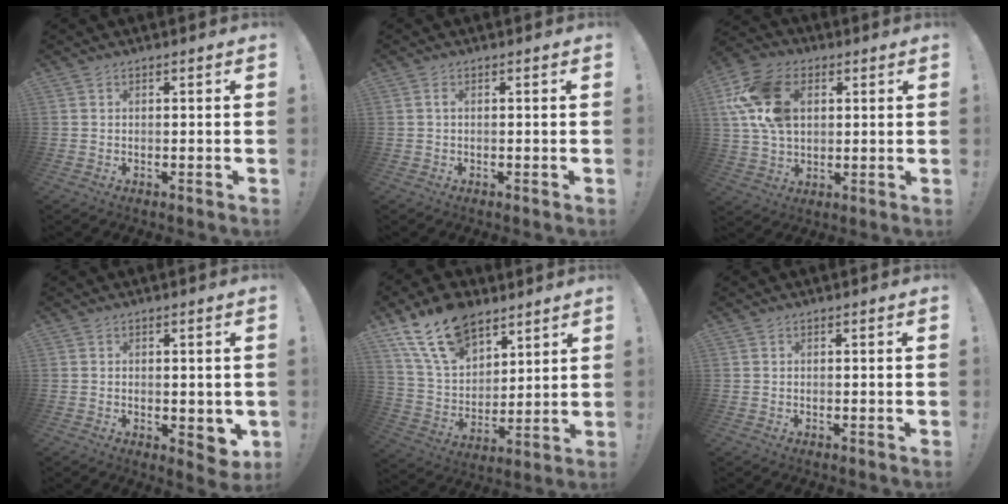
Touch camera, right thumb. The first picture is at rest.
{"total": 0.7, "force": [-0.1, 0.1, 0.7], "torque": [-0.020, 0.004, -0.001]}
{"total": 17.6, "force": [5.0, 12.5, 11.4], "torque": [-0.224, -0.005, 0.097]}
{"total": 3.6, "force": [0.2, 2.3, 2.7], "torque": [-0.018, -0.002, 0.008]}
{"total": 18.1, "force": [12.2, 10.3, 8.6], "torque": [-0.169, -0.072, 0.229]}
{"total": 0.0}